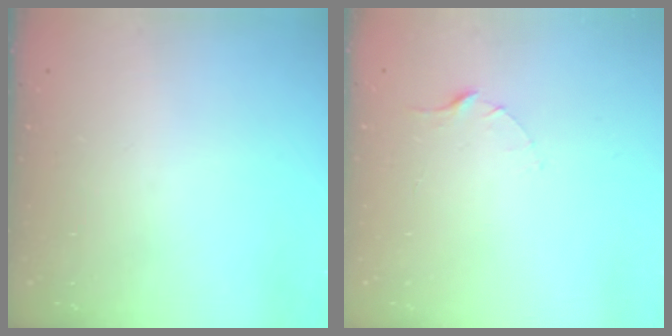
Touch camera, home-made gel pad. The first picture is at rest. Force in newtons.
{"total": 2.5, "press": 2.5, "slide": 0.3}